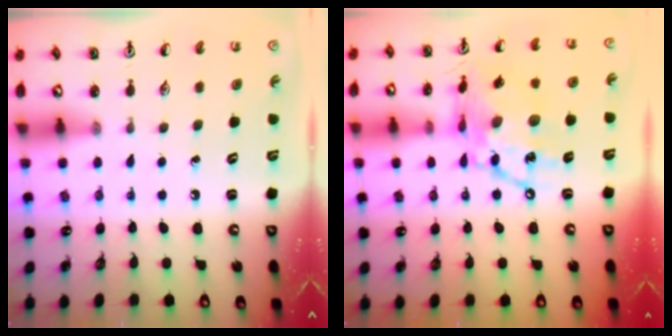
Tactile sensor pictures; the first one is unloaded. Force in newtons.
{"total": 16.8, "press": 16.7, "slide": 1.5}